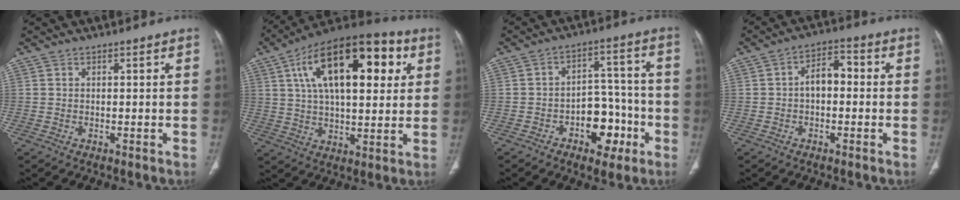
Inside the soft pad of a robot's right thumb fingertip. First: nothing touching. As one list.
[{"total": 24.4, "force": [8.0, 11.4, 20.0], "torque": [-0.300, 0.011, 0.120]}, {"total": 10.1, "force": [-4.3, 6.6, 6.2], "torque": [-0.045, 0.049, -0.060]}, {"total": 5.7, "force": [-0.4, 3.6, 4.4], "torque": [-0.059, 0.026, -0.015]}]